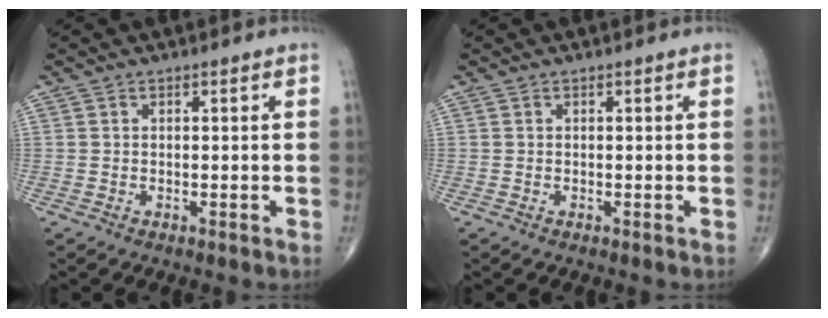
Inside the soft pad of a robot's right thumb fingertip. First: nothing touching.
{"total": 0.0}